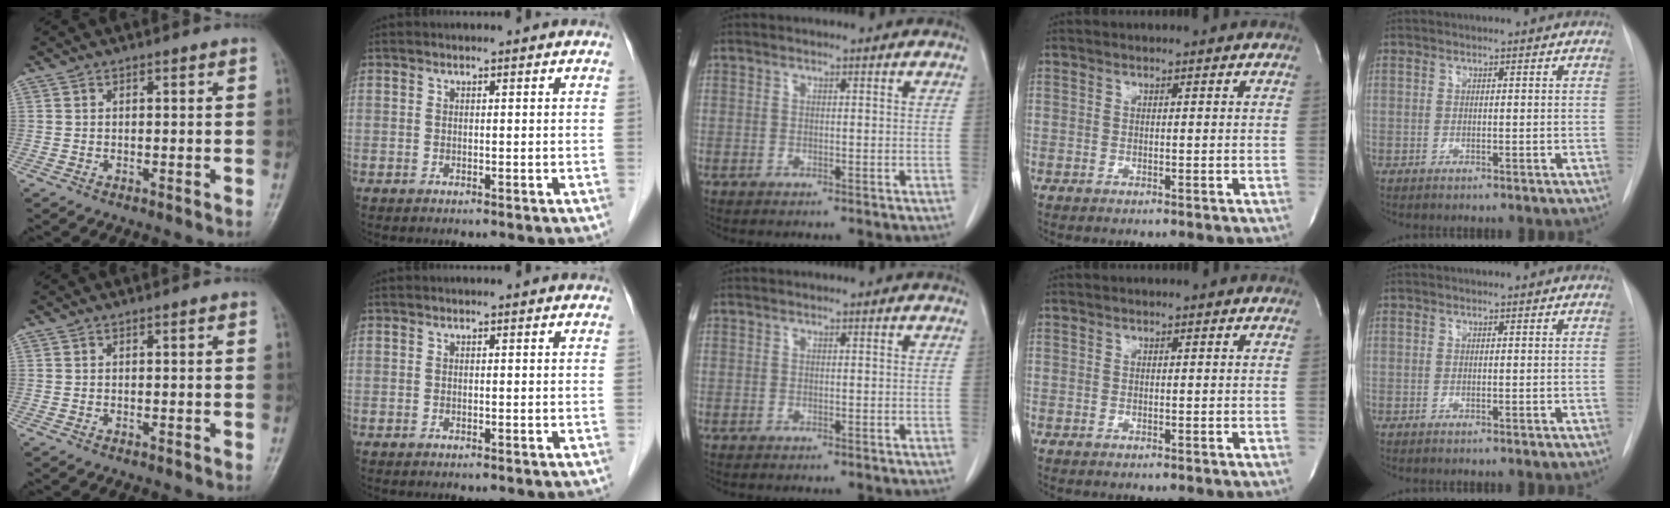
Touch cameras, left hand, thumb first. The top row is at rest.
{}